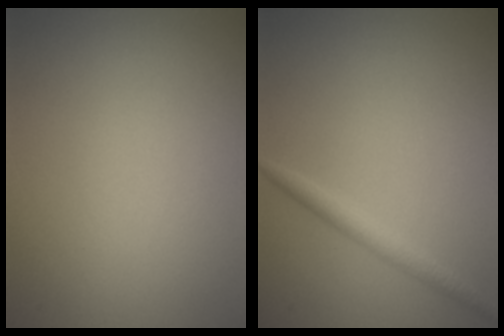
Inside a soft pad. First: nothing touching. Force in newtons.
{"total": 1.6, "press": 1.6, "slide": 0.1}